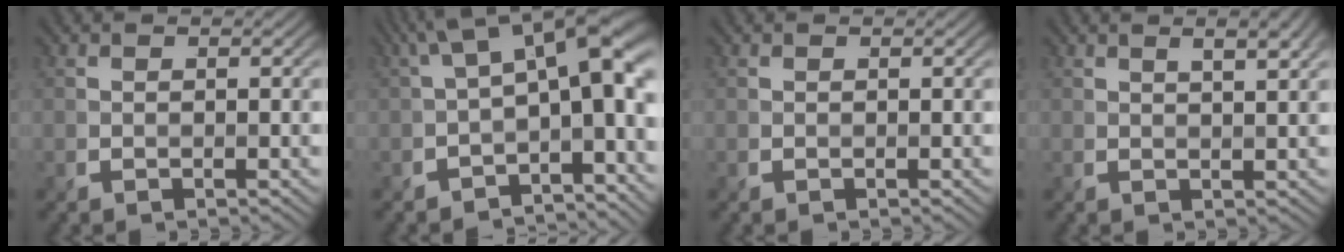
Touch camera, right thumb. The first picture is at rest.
{"total": 11.4, "force": [0.3, 4.8, 10.4], "torque": [-0.147, 0.003, 0.005]}
{"total": 0.0}
{"total": 3.5, "force": [1.9, 0.9, 2.9], "torque": [-0.044, 0.002, 0.030]}